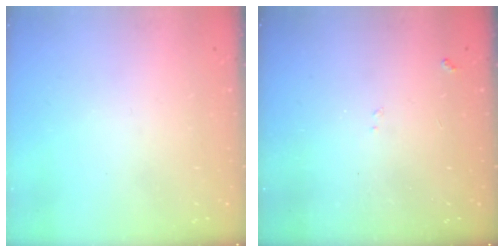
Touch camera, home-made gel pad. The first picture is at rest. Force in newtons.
{"total": 7.1, "press": 7.0, "slide": 0.7}